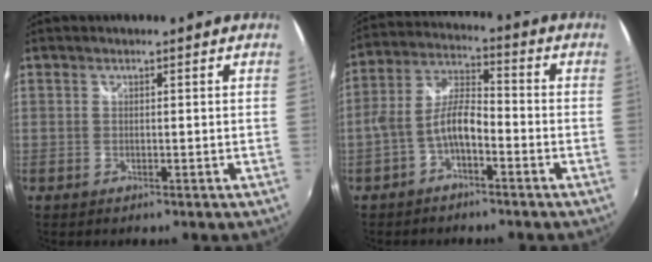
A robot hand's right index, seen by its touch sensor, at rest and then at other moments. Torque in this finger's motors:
{"motor_torque": [1.01, -0.75, 0.73, 0.16]}